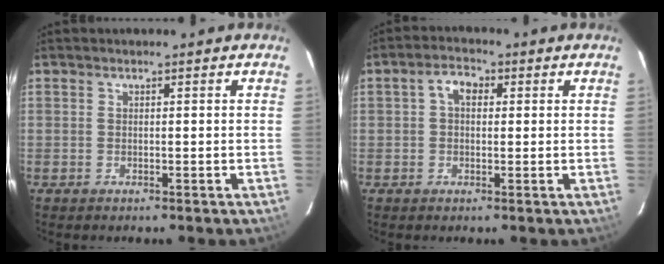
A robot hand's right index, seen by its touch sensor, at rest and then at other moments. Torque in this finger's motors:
{"motor_torque": [0.07, 0.05, 0.08, 0.05]}